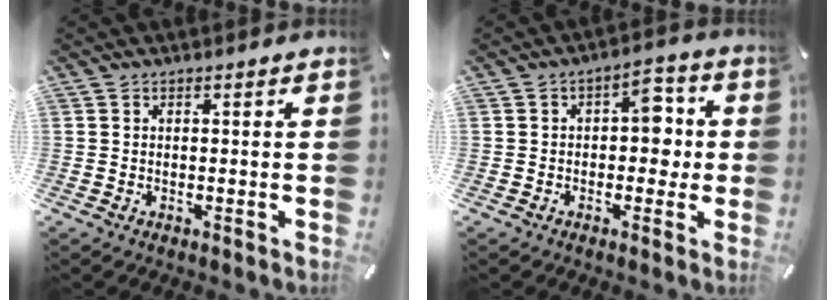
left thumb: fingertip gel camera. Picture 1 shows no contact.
{"total": 7.7, "force": [0.1, 5.0, 5.9], "torque": [-0.063, 0.002, -0.009]}